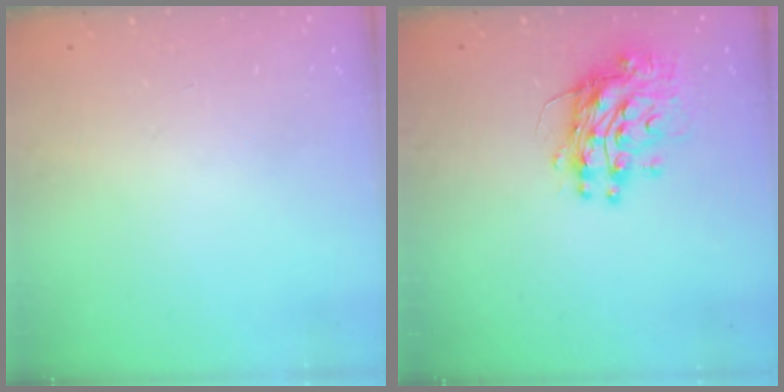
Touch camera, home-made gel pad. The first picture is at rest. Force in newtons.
{"total": 11.7, "press": 11.6, "slide": 1.2}